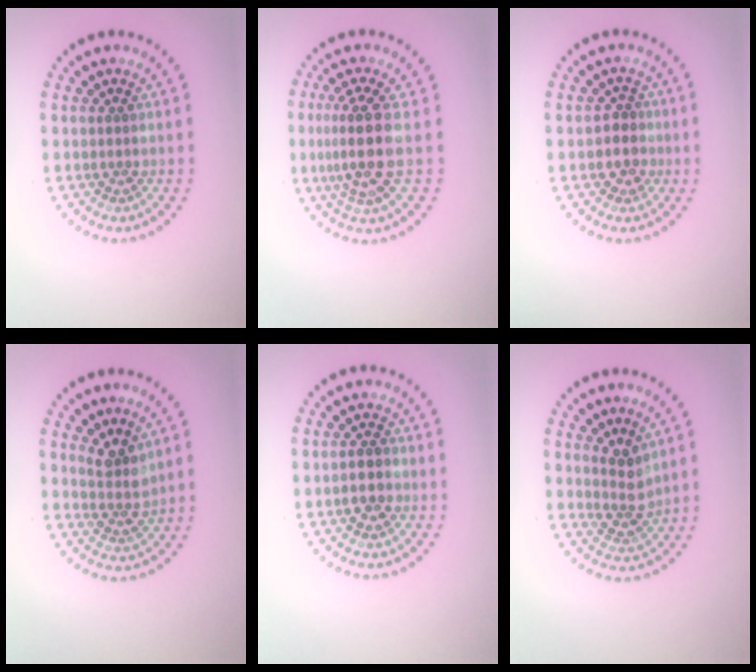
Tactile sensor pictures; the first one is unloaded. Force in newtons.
{"total": 4.0, "press": 3.5, "slide": 2.0}
{"total": 2.2, "press": 2.0, "slide": 1.0}
{"total": 2.7, "press": 2.0, "slide": 1.8}
{"total": 2.3, "press": 2.2, "slide": 0.5}
{"total": 2.5, "press": 1.9, "slide": 1.6}